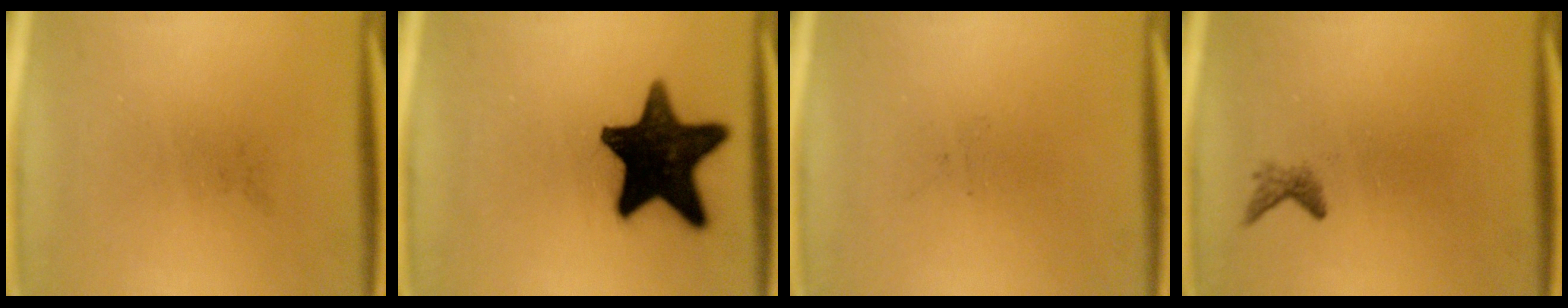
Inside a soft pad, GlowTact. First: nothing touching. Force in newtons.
{"total": 17.3}
{"total": 0.0}
{"total": 1.1}